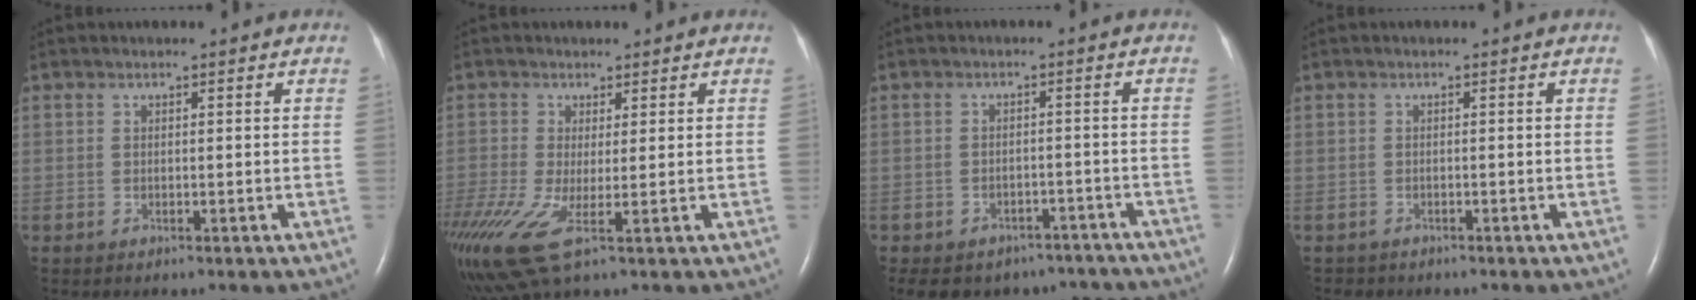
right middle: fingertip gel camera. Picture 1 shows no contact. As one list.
[{"total": 11.3, "force": [-3.9, 3.4, 10.0], "torque": [-0.248, -0.019, -0.063]}, {"total": 16.1, "force": [-12.6, 8.9, 4.5], "torque": [-0.117, 0.005, -0.139]}, {"total": 1.0, "force": [-0.8, 0.6, -0.1], "torque": [-0.008, 0.001, -0.014]}]